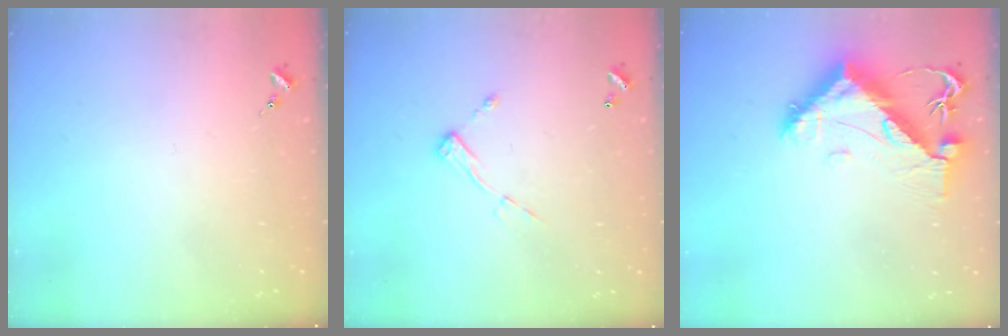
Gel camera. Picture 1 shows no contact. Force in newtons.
{"total": 6.9, "press": 6.9, "slide": 0.4}
{"total": 11.0, "press": 10.9, "slide": 1.0}